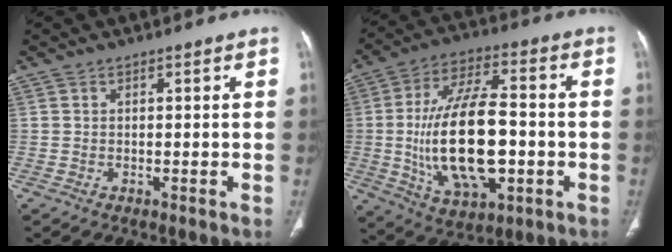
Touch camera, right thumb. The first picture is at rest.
{"total": 20.9, "force": [-2.6, 9.9, 18.2], "torque": [-0.324, 0.016, -0.033]}